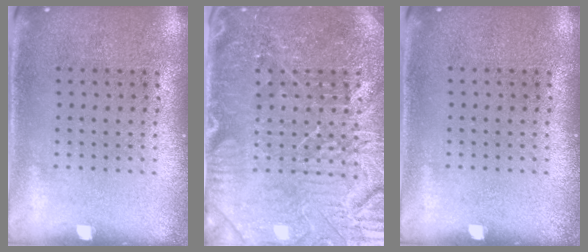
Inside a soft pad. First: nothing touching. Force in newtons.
{"total": 4.9, "press": 4.6, "slide": 1.6}
{"total": 0.0}